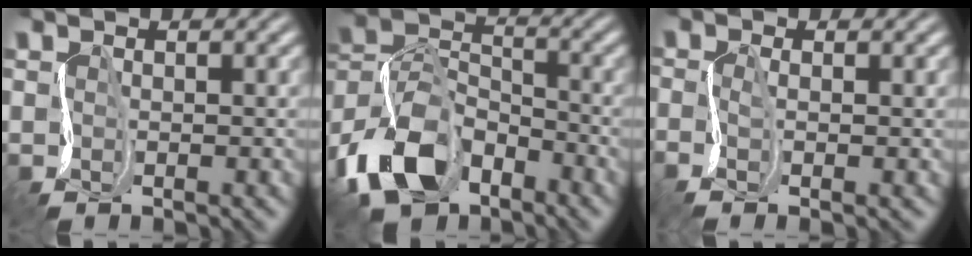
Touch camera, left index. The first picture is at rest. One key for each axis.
{"total": 9.8, "fx": -6.2, "fy": 5.5, "fz": 5.2, "tx": -0.107, "ty": 0.002, "tz": -0.139}
{"total": 1.4, "fx": -0.3, "fy": 0.1, "fz": 1.4, "tx": -0.031, "ty": 0.000, "tz": -0.012}